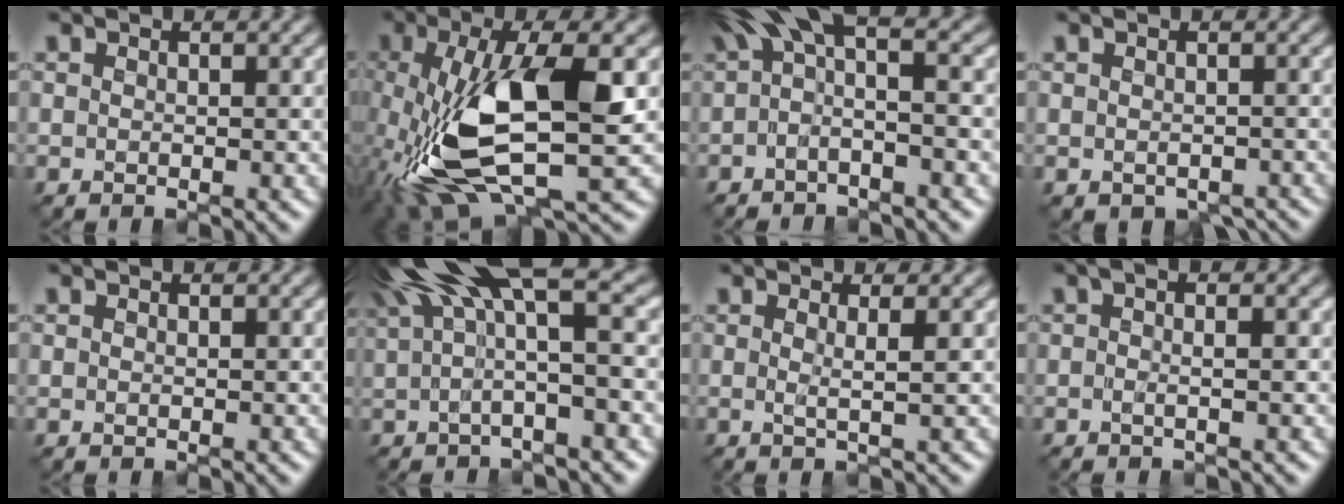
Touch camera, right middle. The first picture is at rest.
{"total": 10.5, "force": [-2.0, 3.8, 9.6], "torque": [-0.204, -0.007, -0.039]}
{"total": 6.1, "force": [1.7, 1.9, 5.6], "torque": [-0.099, 0.026, 0.019]}
{"total": 2.0, "force": [-0.7, 1.3, 1.4], "torque": [-0.018, -0.008, -0.005]}
{"total": 0.0}
{"total": 9.7, "force": [4.5, 2.4, 8.2], "torque": [-0.147, 0.027, 0.074]}
{"total": 1.1, "force": [0.1, -0.1, 1.1], "torque": [-0.016, -0.002, -0.007]}
{"total": 2.7, "force": [1.0, 0.9, 2.3], "torque": [-0.027, 0.017, -0.005]}